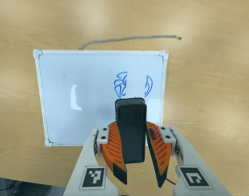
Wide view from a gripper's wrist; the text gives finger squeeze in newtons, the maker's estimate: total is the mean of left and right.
{"total": 11.0, "left": 10.8, "right": 11.3}